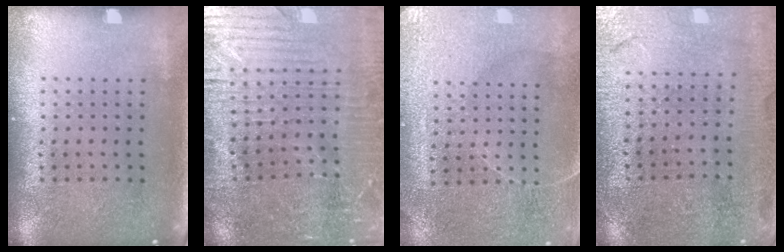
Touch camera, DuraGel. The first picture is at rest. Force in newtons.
{"total": 3.3, "press": 3.3, "slide": 0.6}
{"total": 3.2, "press": 3.2, "slide": 0.1}
{"total": 0.7, "press": 0.7, "slide": 0.1}